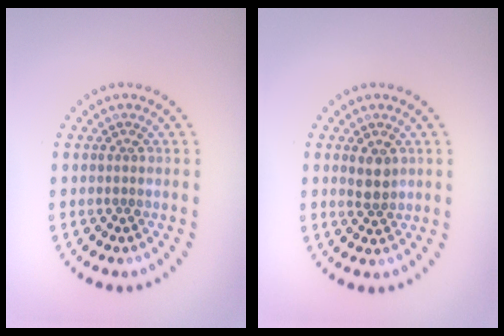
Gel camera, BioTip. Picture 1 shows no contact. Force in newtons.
{"total": 1.9, "press": 1.8, "slide": 0.7}